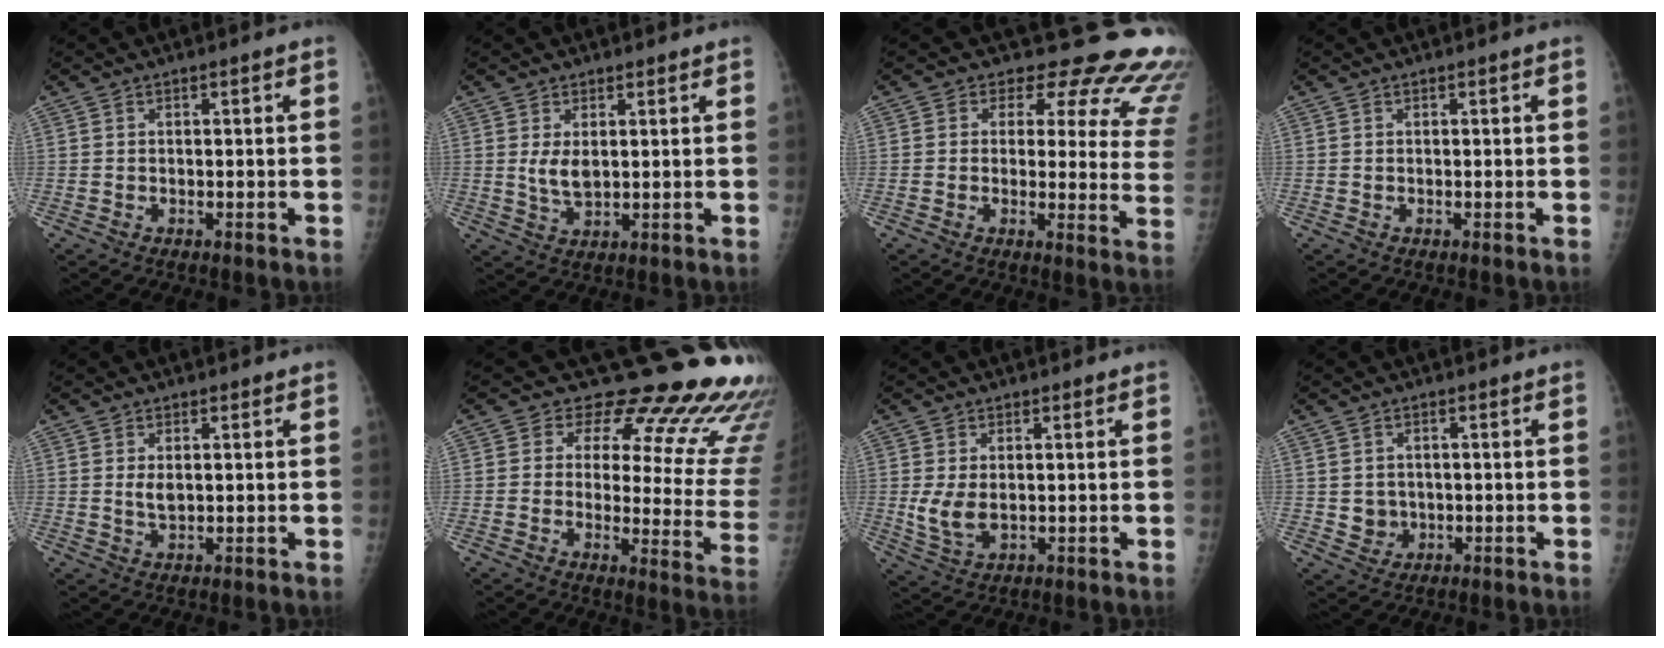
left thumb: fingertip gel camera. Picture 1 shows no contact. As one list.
[{"total": 4.1, "force": [1.3, 2.4, 3.1], "torque": [-0.050, -0.015, 0.030]}, {"total": 18.9, "force": [14.9, 8.6, 7.8], "torque": [-0.045, -0.098, 0.135]}, {"total": 0.0}, {"total": 2.5, "force": [0.9, 1.5, 1.8], "torque": [-0.025, -0.009, 0.019]}, {"total": 21.6, "force": [16.1, 8.9, 11.4], "torque": [-0.097, -0.115, 0.173]}, {"total": 5.1, "force": [0.8, 3.3, 3.9], "torque": [-0.071, -0.015, 0.023]}, {"total": 3.3, "force": [0.2, 3.1, 1.2], "torque": [-0.004, -0.001, 0.013]}]